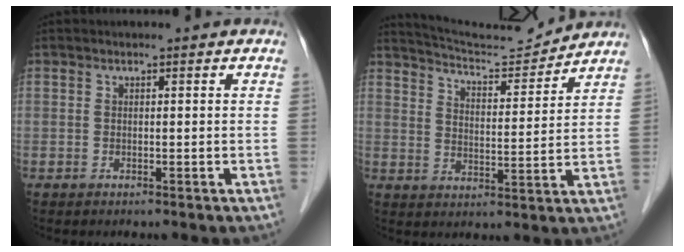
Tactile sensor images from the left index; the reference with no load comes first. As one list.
[{"total": 10.2, "force": [10.1, -0.8, 1.0], "torque": [-0.028, -0.004, 0.165]}]